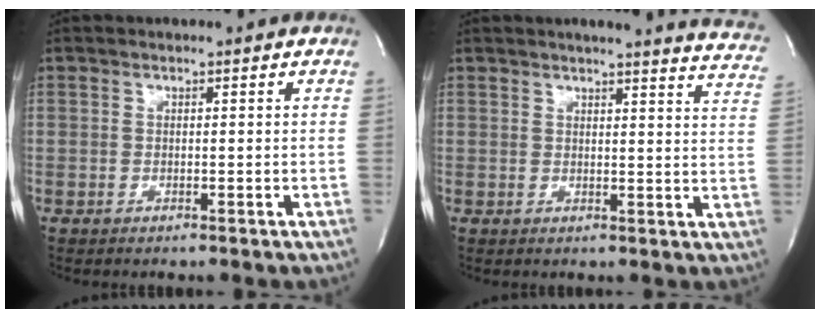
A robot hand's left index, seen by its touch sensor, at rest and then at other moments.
{"total": 16.6, "force": [15.6, 1.0, 5.7], "torque": [-0.067, -0.073, 0.155]}